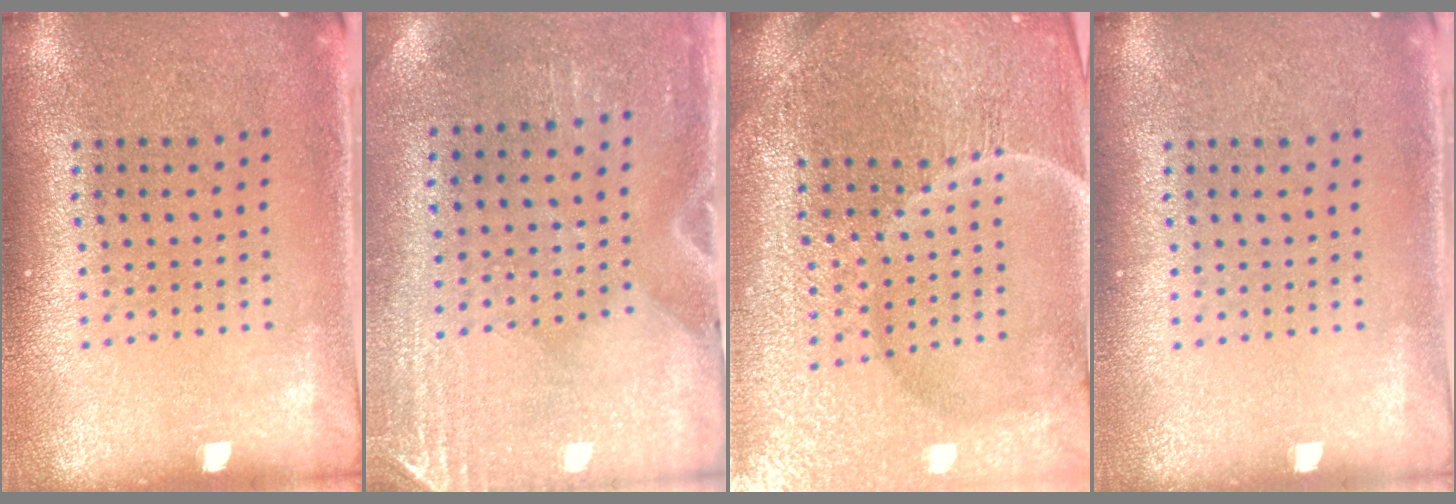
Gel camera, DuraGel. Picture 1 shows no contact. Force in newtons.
{"total": 2.9, "press": 2.5, "slide": 1.4}
{"total": 5.7, "press": 5.3, "slide": 2.2}
{"total": 0.0}